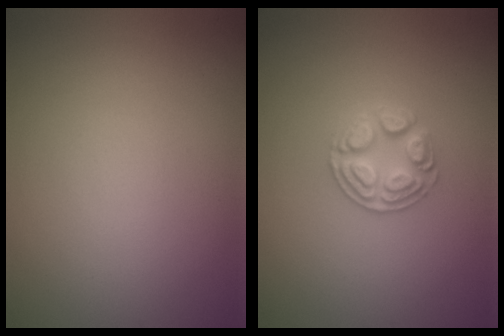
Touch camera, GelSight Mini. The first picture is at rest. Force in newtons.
{"total": 2.9, "press": 2.7, "slide": 1.0}